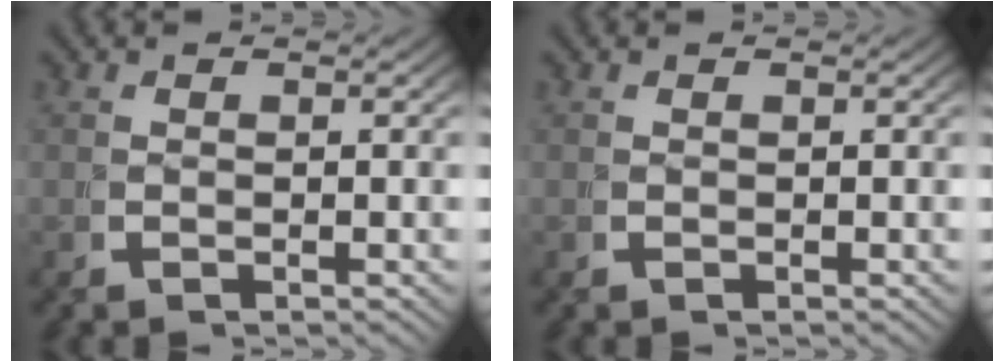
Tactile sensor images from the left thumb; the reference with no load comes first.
{"total": 0.0}